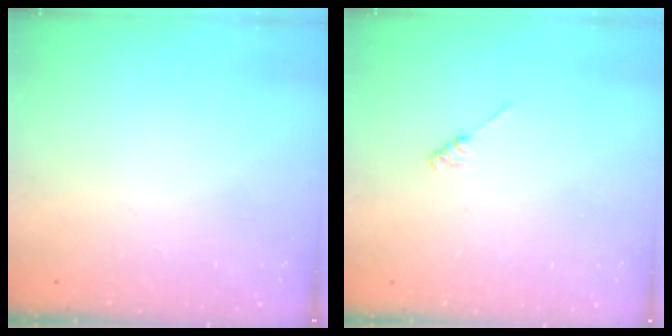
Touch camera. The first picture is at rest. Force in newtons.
{"total": 1.2, "press": 1.1, "slide": 0.3}